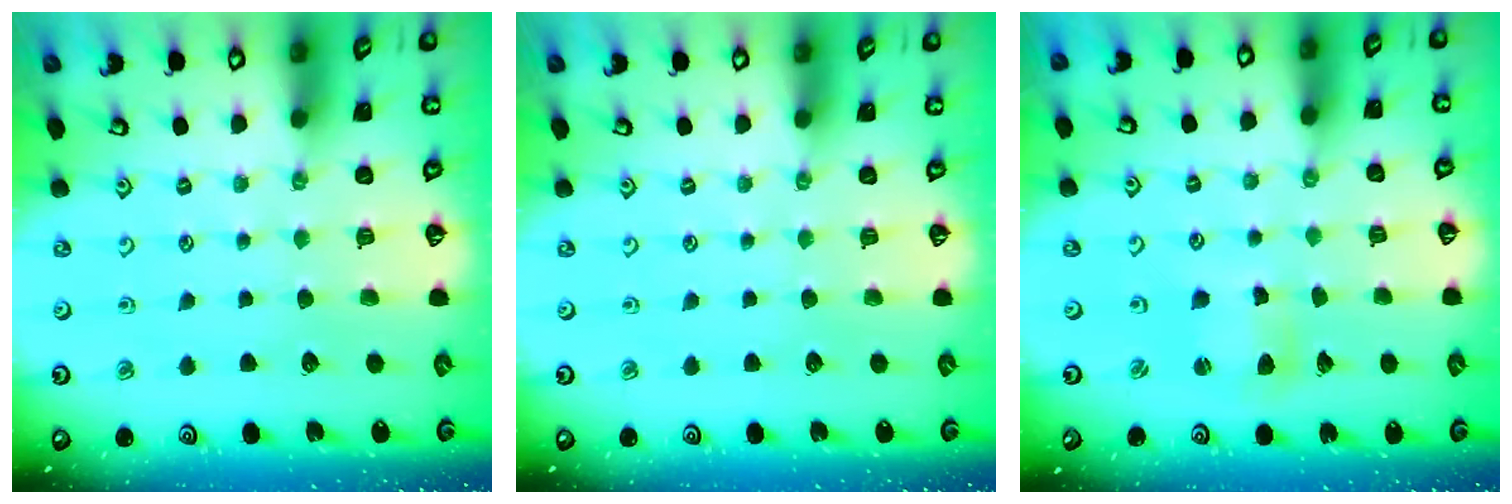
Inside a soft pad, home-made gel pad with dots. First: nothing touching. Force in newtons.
{"total": 0.0}
{"total": 4.2, "press": 4.2, "slide": 0.5}